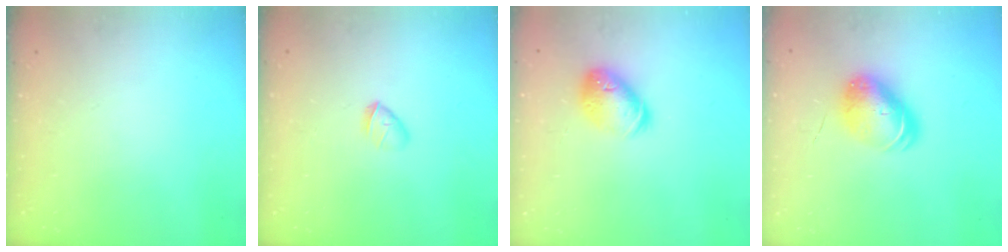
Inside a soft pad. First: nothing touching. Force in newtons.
{"total": 3.7, "press": 3.6, "slide": 1.0}
{"total": 12.7, "press": 12.6, "slide": 1.9}
{"total": 9.4, "press": 9.2, "slide": 1.6}